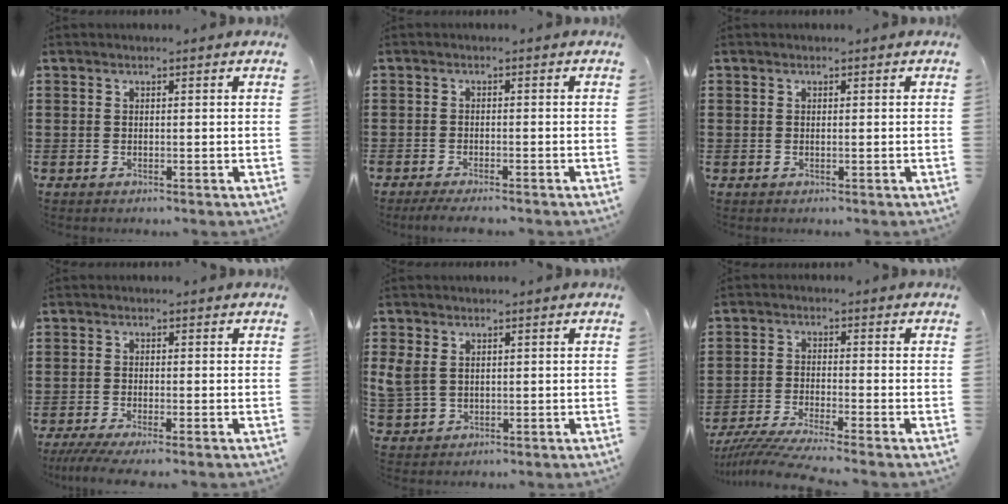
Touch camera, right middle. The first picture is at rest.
{"total": 1.8, "force": [-1.6, 0.1, 0.8], "torque": [-0.012, 0.000, -0.031]}
{"total": 0.0}
{"total": 2.1, "force": [-1.5, -0.1, 1.4], "torque": [-0.031, -0.006, -0.031]}
{"total": 3.5, "force": [1.2, 2.7, 1.9], "torque": [-0.063, 0.004, 0.019]}
{"total": 4.9, "force": [-4.5, -0.5, 1.8], "torque": [-0.052, -0.023, -0.092]}